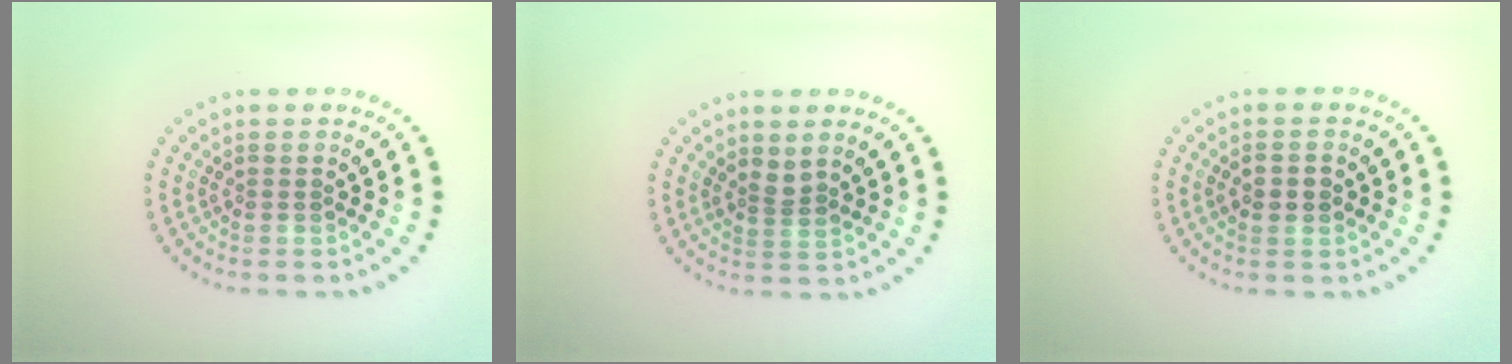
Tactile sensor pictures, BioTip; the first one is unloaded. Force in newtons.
{"total": 1.4, "press": 1.0, "slide": 0.9}
{"total": 2.1, "press": 2.1, "slide": 0.0}